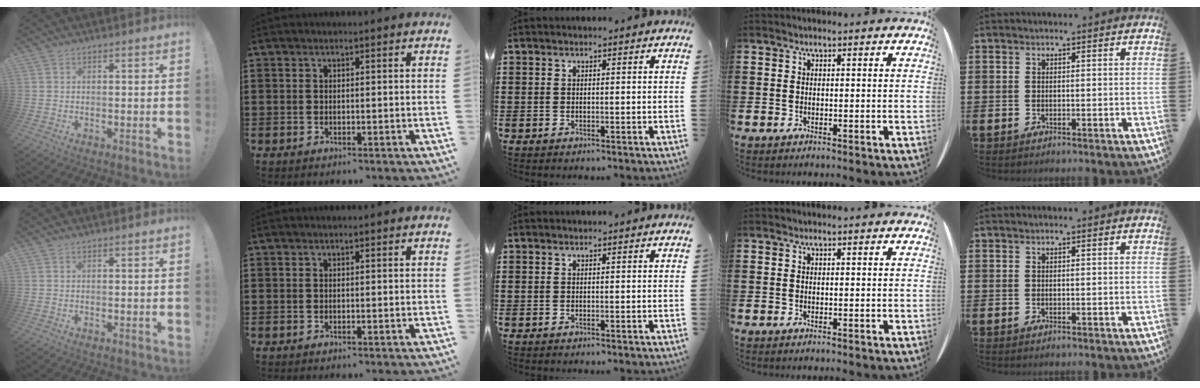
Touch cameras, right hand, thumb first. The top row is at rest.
{}